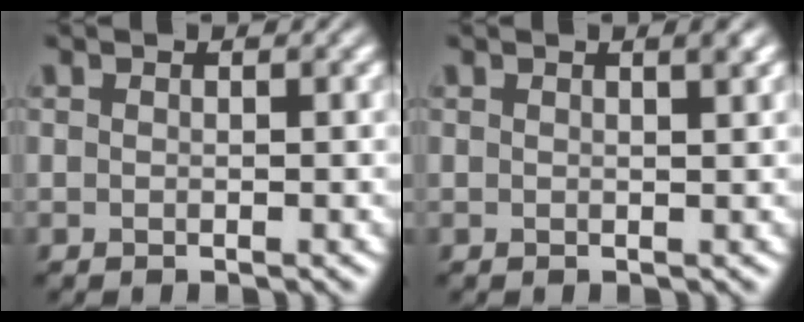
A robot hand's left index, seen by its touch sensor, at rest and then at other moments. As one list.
[{"total": 1.2, "force": [0.7, 0.3, 0.9], "torque": [-0.006, 0.004, 0.009]}]